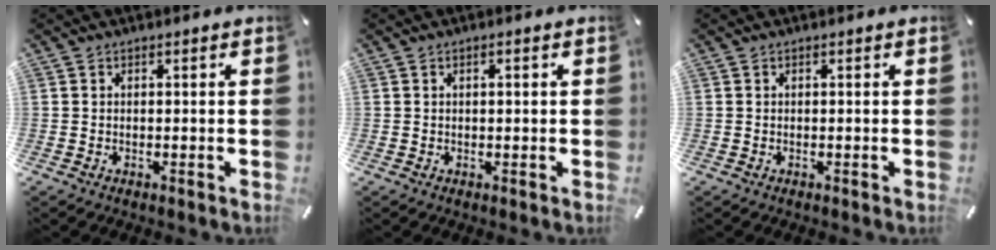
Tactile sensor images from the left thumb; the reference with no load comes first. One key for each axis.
{"total": 0.8, "fx": 0.2, "fy": 0.3, "fz": 0.8, "tx": -0.015, "ty": 0.003, "tz": 0.001}
{"total": 0.0}